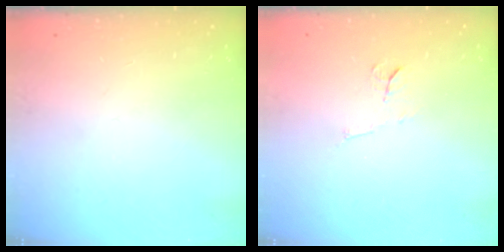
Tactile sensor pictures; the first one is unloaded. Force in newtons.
{"total": 5.6, "press": 5.6, "slide": 0.4}